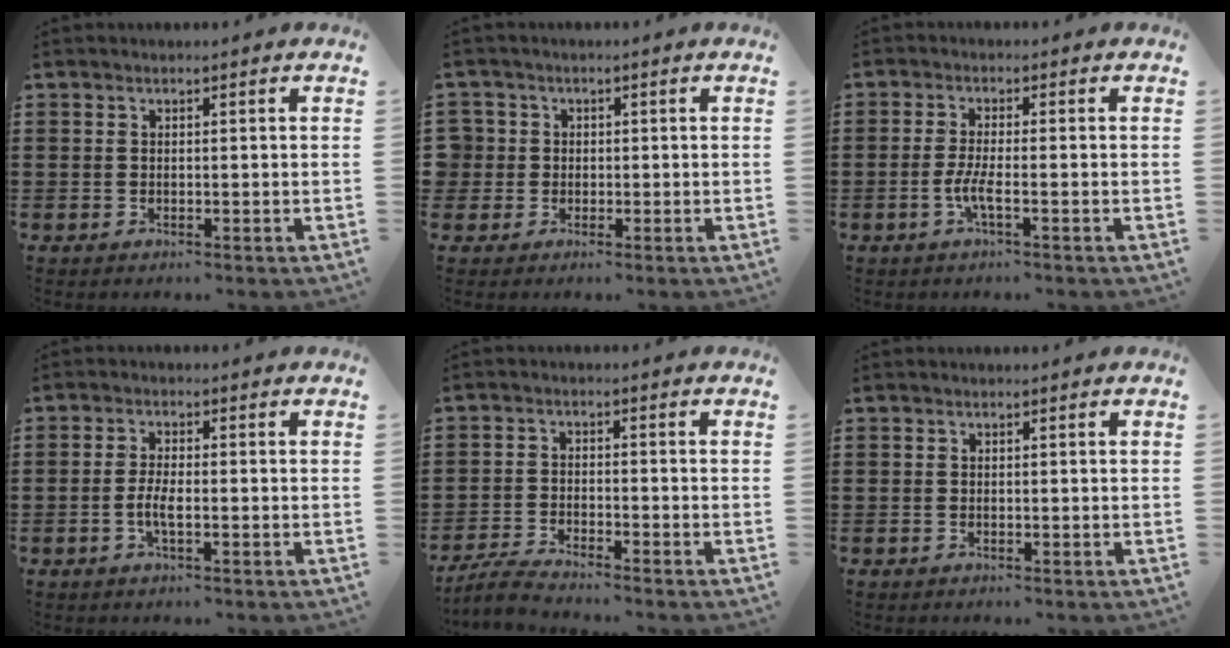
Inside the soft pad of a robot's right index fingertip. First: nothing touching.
{"total": 2.7, "force": [0.1, 2.6, 0.3], "torque": [-0.027, 0.006, -0.003]}
{"total": 3.7, "force": [-1.5, 0.2, 3.4], "torque": [-0.082, -0.015, -0.032]}
{"total": 3.1, "force": [-1.0, 0.8, 2.9], "torque": [-0.065, -0.003, -0.022]}
{"total": 3.6, "force": [-3.5, 0.0, 0.9], "torque": [-0.032, -0.005, -0.074]}
{"total": 0.0}